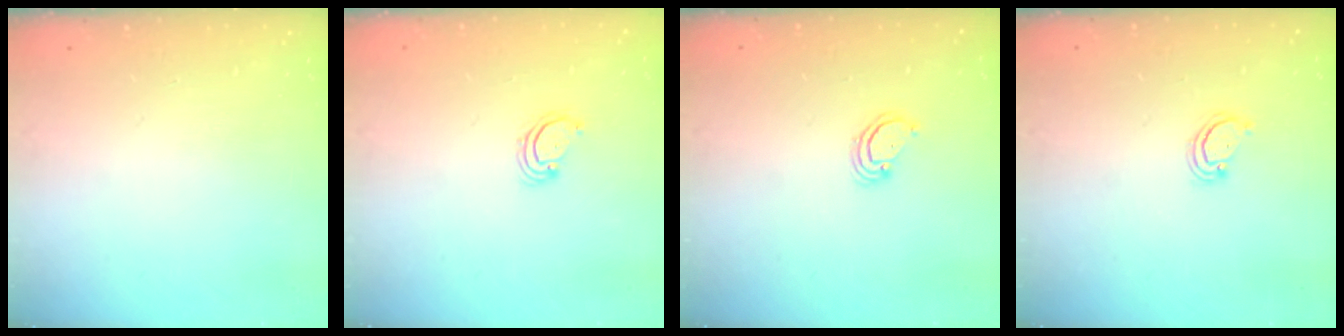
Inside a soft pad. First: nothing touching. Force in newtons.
{"total": 2.8, "press": 2.8, "slide": 0.2}
{"total": 2.6, "press": 2.6, "slide": 0.2}
{"total": 2.5, "press": 2.4, "slide": 0.2}